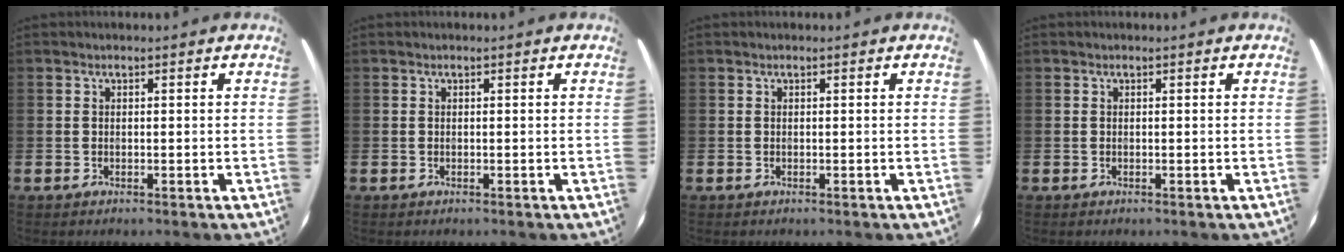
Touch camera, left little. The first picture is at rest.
{"total": 0.0}
{"total": 0.0}
{"total": 0.0}